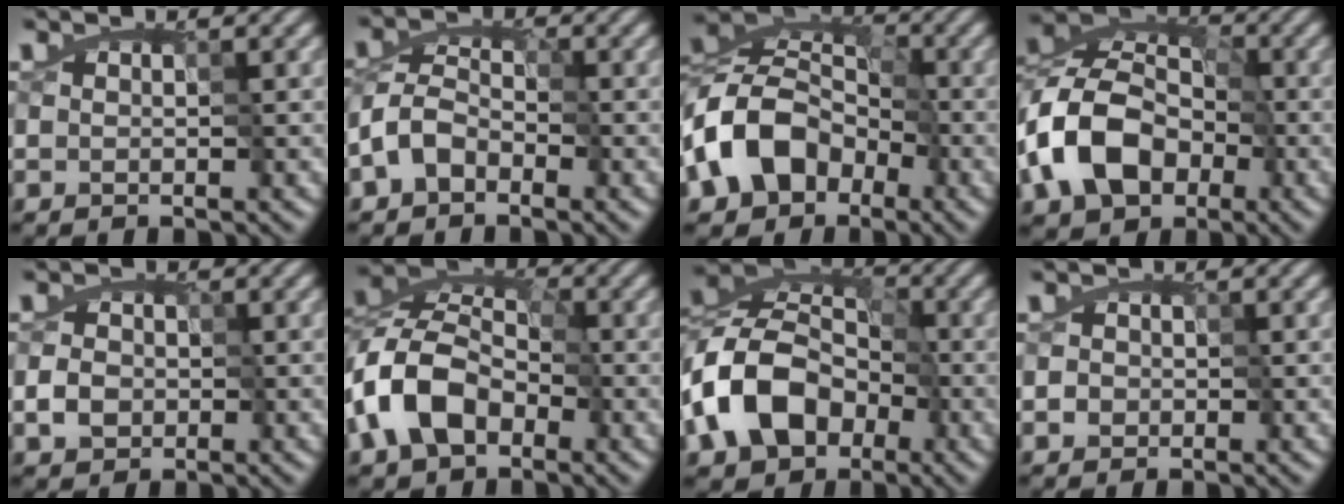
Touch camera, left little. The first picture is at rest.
{"total": 4.0, "force": [-3.6, 1.5, 0.9], "torque": [-0.016, 0.006, -0.074]}
{"total": 9.5, "force": [-5.6, 6.4, 4.2], "torque": [-0.084, 0.006, -0.121]}
{"total": 9.0, "force": [-4.7, 6.0, 4.7], "torque": [-0.092, 0.009, -0.102]}
{"total": 2.4, "force": [-1.8, 1.5, 0.5], "torque": [0.000, -0.003, -0.033]}
{"total": 7.8, "force": [-5.0, 4.6, 3.8], "torque": [-0.080, 0.012, -0.117]}
{"total": 9.8, "force": [-5.3, 6.6, 5.0], "torque": [-0.098, 0.006, -0.113]}
{"total": 2.2, "force": [-0.2, 2.0, 0.9], "torque": [-0.006, 0.016, -0.015]}